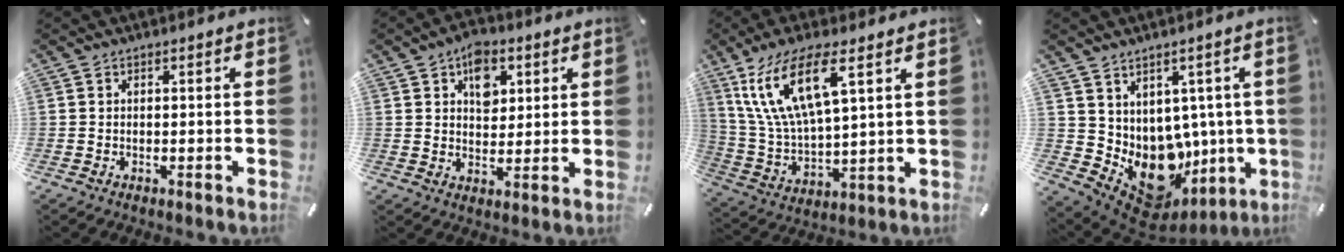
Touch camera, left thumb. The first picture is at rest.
{"total": 7.6, "force": [3.5, 5.4, 4.0], "torque": [-0.037, -0.012, 0.054]}
{"total": 15.5, "force": [8.2, 5.2, 12.1], "torque": [-0.278, -0.016, 0.140]}
{"total": 11.7, "force": [-1.5, 9.9, 6.1], "torque": [-0.107, -0.038, -0.005]}